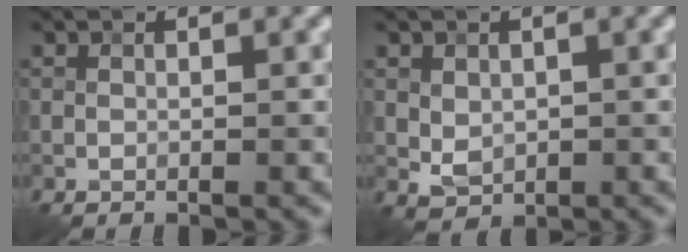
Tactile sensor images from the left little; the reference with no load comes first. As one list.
[{"total": 1.8, "force": [0.3, 1.4, 1.1], "torque": [-0.023, -0.003, 0.009]}]